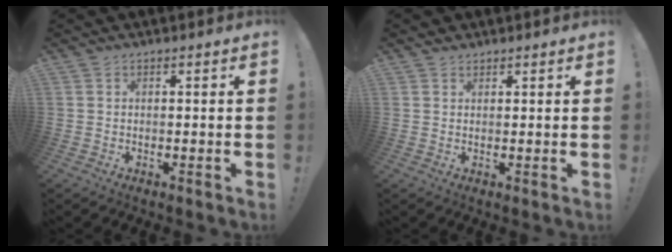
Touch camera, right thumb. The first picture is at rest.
{"total": 1.3, "force": [1.1, 0.7, 0.3], "torque": [-0.005, -0.003, 0.021]}